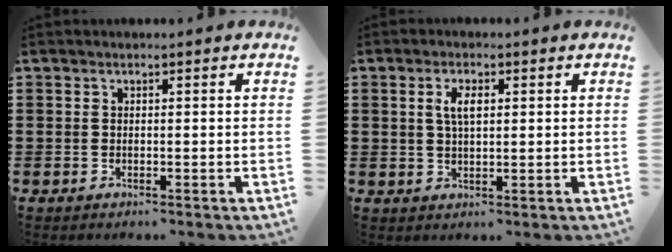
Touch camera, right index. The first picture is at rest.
{"total": 3.5, "force": [0.8, 1.4, 3.1], "torque": [-0.064, 0.009, 0.012]}